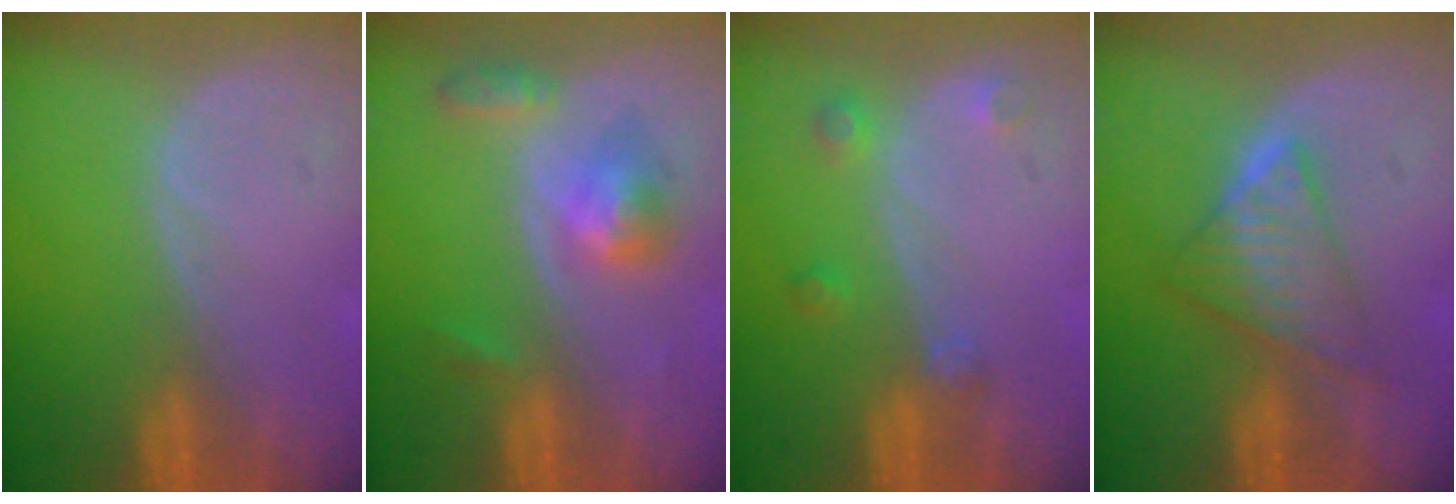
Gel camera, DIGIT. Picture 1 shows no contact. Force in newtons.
{"total": 5.3, "press": 4.9, "slide": 1.9}
{"total": 2.7, "press": 2.6, "slide": 0.5}
{"total": 5.9, "press": 5.9, "slide": 0.7}